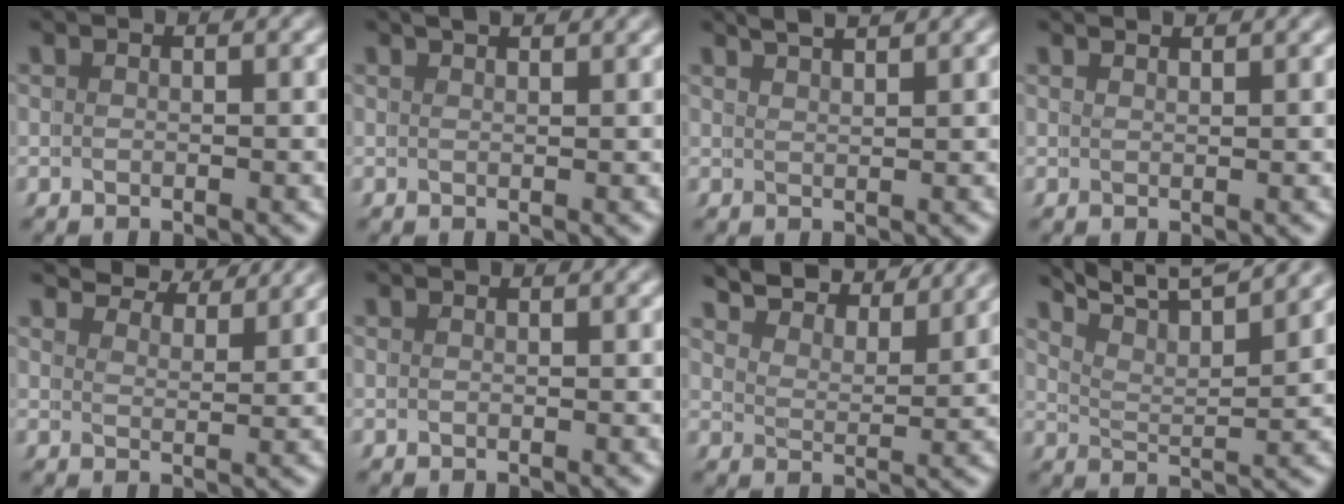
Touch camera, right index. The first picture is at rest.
{"total": 1.8, "force": [1.6, -0.4, 0.6], "torque": [-0.001, 0.007, 0.026]}
{"total": 2.8, "force": [2.7, -0.7, 0.6], "torque": [-0.006, 0.003, 0.047]}
{"total": 1.7, "force": [1.5, -0.8, 0.1], "torque": [0.003, 0.002, 0.026]}
{"total": 5.3, "force": [5.2, -0.4, 0.9], "torque": [-0.003, 0.012, 0.080]}
{"total": 0.0}
{"total": 7.2, "force": [6.9, 0.7, 1.8], "torque": [-0.030, 0.017, 0.104]}
{"total": 8.2, "force": [7.6, 0.4, 3.0], "torque": [-0.052, 0.023, 0.111]}